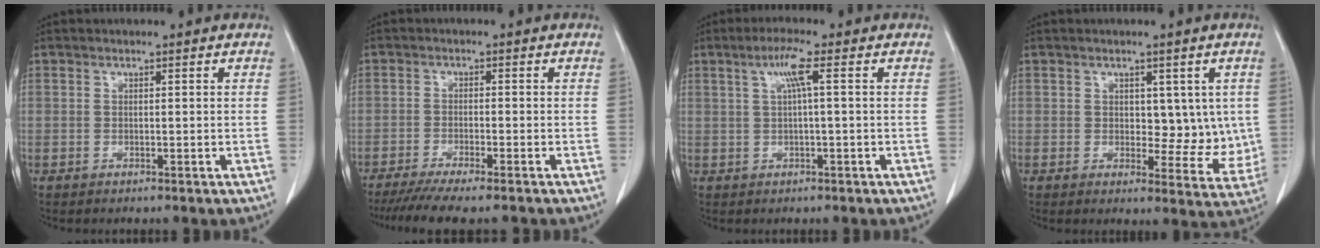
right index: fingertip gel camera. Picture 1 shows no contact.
{"total": 10.1, "force": [-8.6, 0.4, 5.3], "torque": [-0.070, -0.022, -0.132]}
{"total": 3.8, "force": [1.1, -0.4, 3.6], "torque": [-0.074, 0.010, 0.024]}
{"total": 6.6, "force": [1.1, 4.0, 5.1], "torque": [-0.043, -0.004, 0.021]}